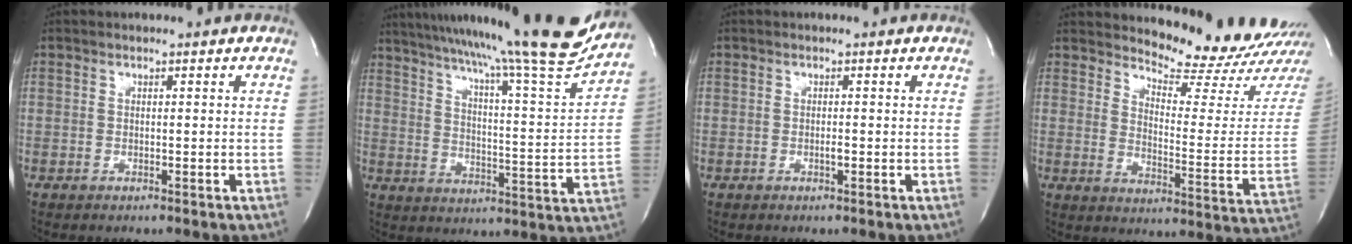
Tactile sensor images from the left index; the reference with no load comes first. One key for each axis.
{"total": 24.6, "fx": 21.4, "fy": -0.9, "fz": 12.1, "tx": -0.199, "ty": -0.050, "tz": 0.294}
{"total": 0.7, "fx": -0.3, "fy": 0.1, "fz": 0.6, "tx": -0.012, "ty": -0.001, "tz": -0.005}
{"total": 13.7, "fx": 13.4, "fy": -0.8, "fz": 2.7, "tx": -0.041, "ty": -0.103, "tz": 0.167}